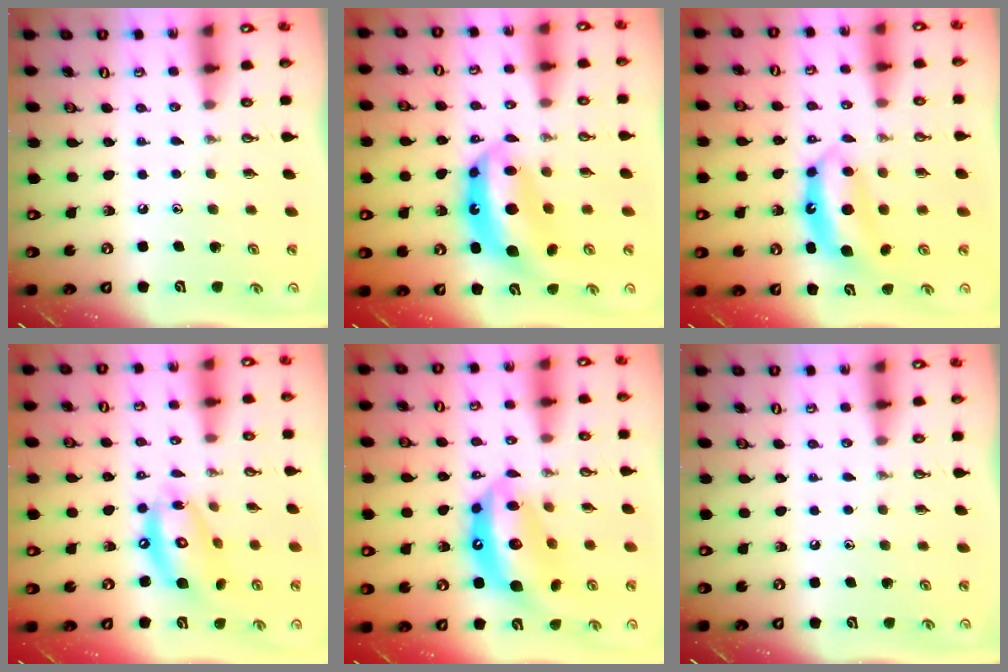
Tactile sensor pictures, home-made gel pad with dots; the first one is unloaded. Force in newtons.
{"total": 13.0, "press": 12.9, "slide": 1.8}
{"total": 6.9, "press": 6.9, "slide": 0.5}
{"total": 14.2, "press": 14.1, "slide": 1.2}
{"total": 15.6, "press": 15.5, "slide": 1.5}
{"total": 0.0}